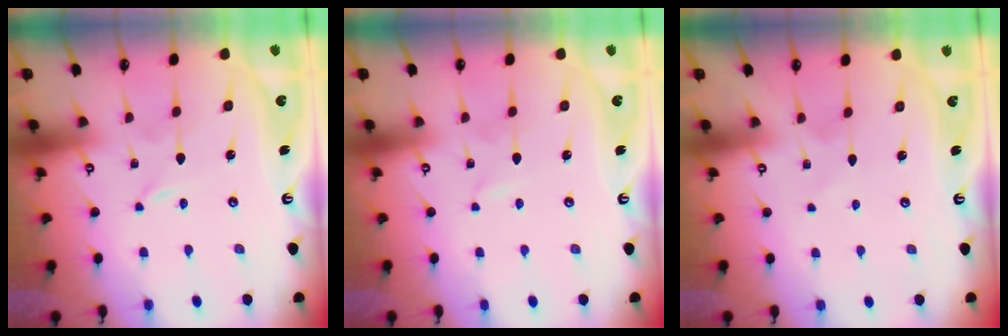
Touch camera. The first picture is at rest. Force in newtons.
{"total": 0.7, "press": 0.7, "slide": 0.1}
{"total": 2.3, "press": 2.3, "slide": 0.1}